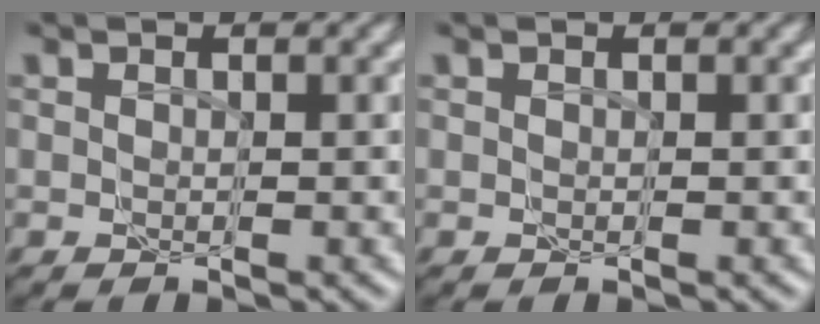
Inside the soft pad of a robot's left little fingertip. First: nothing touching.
{"total": 0.0}